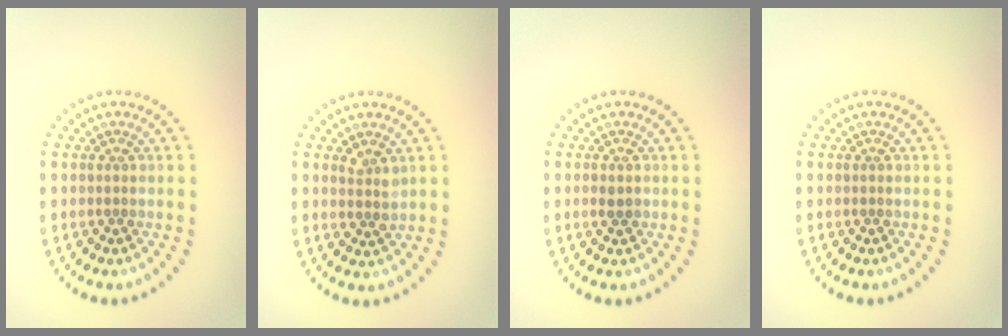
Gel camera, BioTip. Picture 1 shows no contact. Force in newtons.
{"total": 1.4, "press": 1.3, "slide": 0.6}
{"total": 1.1, "press": 1.0, "slide": 0.2}
{"total": 0.0}